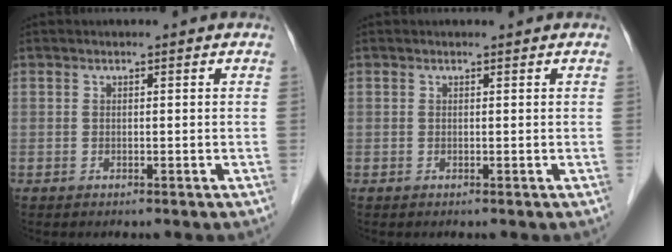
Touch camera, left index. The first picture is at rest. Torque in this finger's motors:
{"motor_torque": [0.02, 0.06, 0.00, -0.01]}